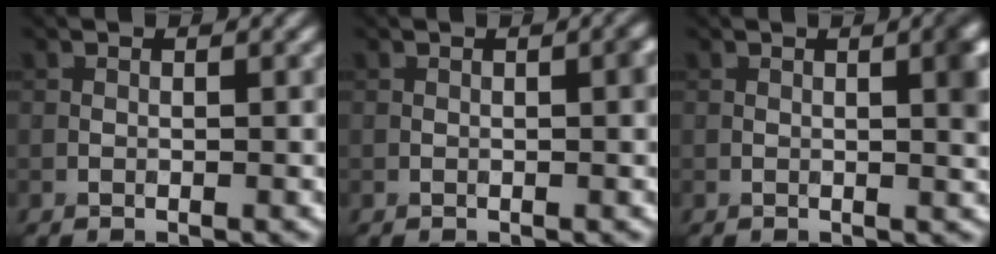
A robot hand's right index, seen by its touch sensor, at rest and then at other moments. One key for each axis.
{"total": 1.1, "fx": -0.1, "fy": 0.2, "fz": 1.1, "tx": -0.013, "ty": 0.002, "tz": 0.002}
{"total": 2.9, "fx": 0.3, "fy": 0.8, "fz": 2.8, "tx": -0.028, "ty": 0.004, "tz": 0.004}